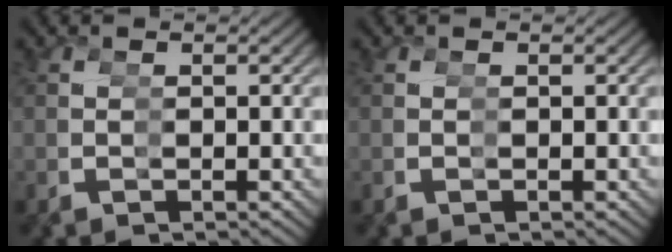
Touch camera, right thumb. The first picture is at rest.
{"total": 0.0}